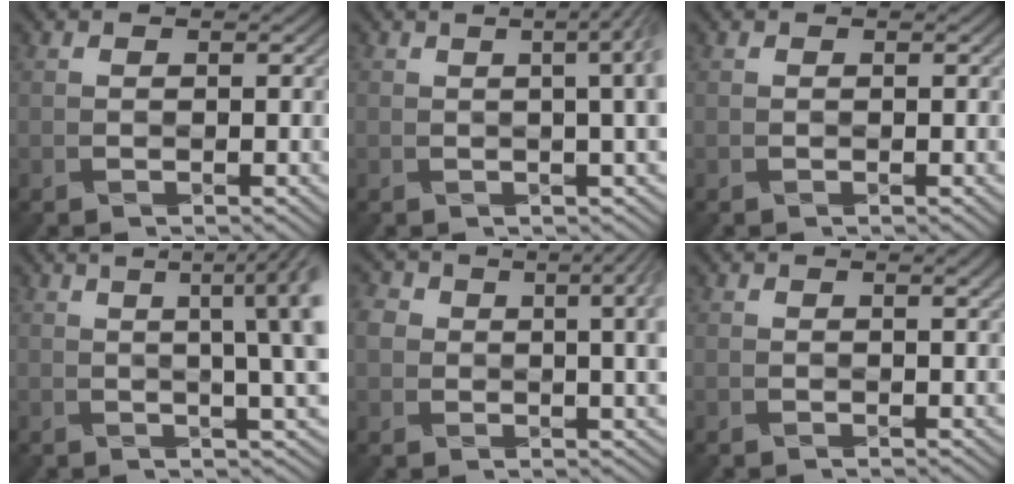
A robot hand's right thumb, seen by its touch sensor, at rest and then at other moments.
{"total": 6.9, "force": [0.9, 2.3, 6.4], "torque": [-0.049, 0.026, 0.000]}
{"total": 0.0}
{"total": 10.5, "force": [1.6, 2.8, 10.0], "torque": [-0.085, 0.031, 0.022]}
{"total": 7.3, "force": [1.4, 3.9, 6.0], "torque": [-0.095, 0.001, 0.021]}
{"total": 1.9, "force": [0.8, 0.5, 1.6], "torque": [-0.018, 0.001, 0.008]}